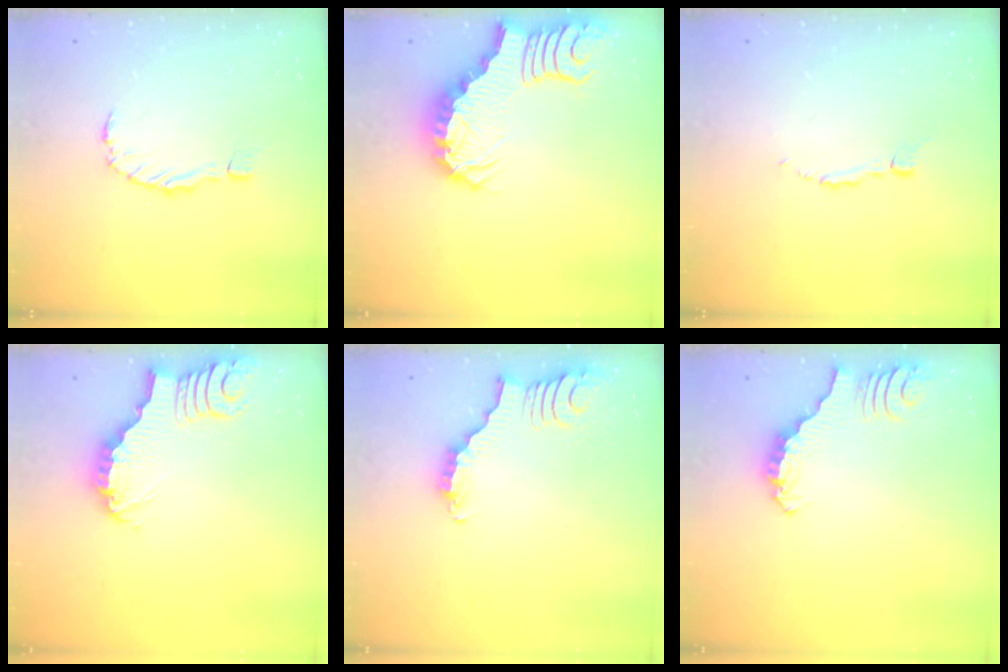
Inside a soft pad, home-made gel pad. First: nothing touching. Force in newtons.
{"total": 3.4, "press": 3.3, "slide": 0.8}
{"total": 2.2, "press": 2.2, "slide": 0.2}
{"total": 3.6, "press": 3.6, "slide": 0.4}
{"total": 3.3, "press": 3.2, "slide": 0.5}
{"total": 2.9, "press": 2.9, "slide": 0.3}